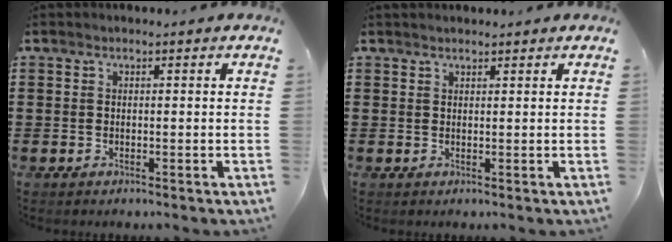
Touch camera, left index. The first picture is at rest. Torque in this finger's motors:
{"motor_torque": [0.03, 0.10, 0.13, 0.00]}